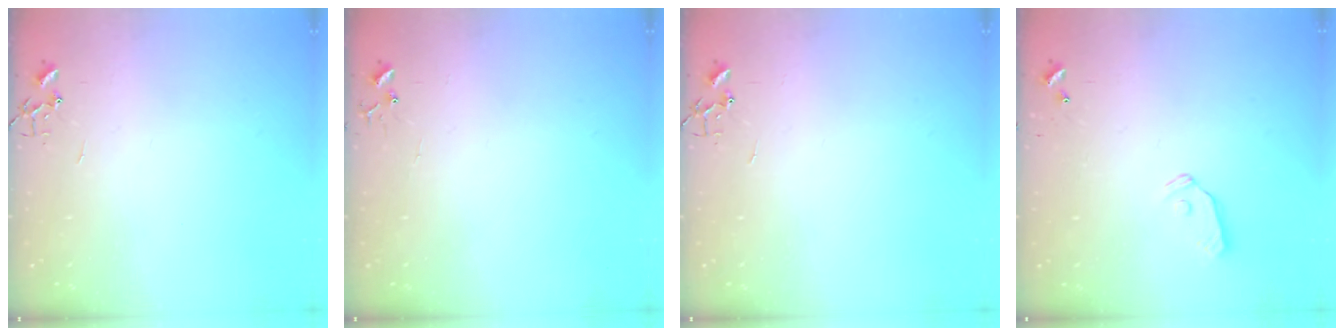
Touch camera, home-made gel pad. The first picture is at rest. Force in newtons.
{"total": 5.6, "press": 5.6, "slide": 0.4}
{"total": 0.0}
{"total": 5.5, "press": 5.5, "slide": 0.2}